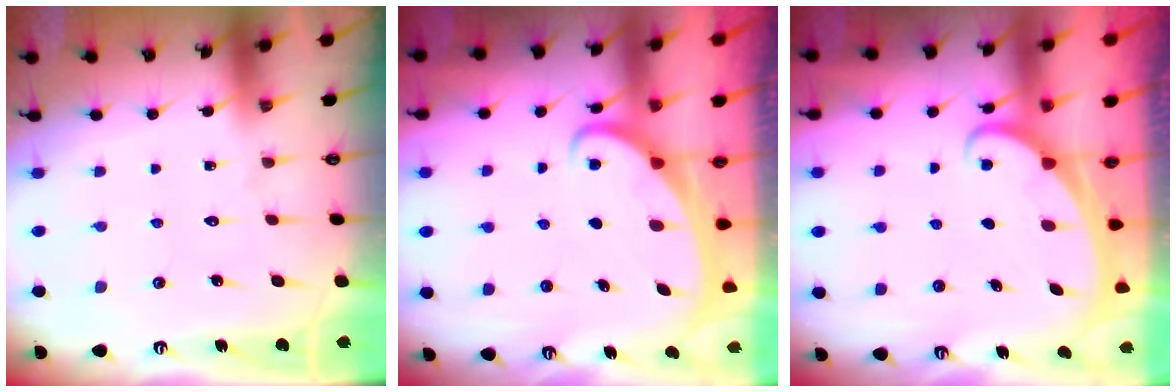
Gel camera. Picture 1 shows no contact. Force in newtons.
{"total": 2.1, "press": 2.1, "slide": 0.3}
{"total": 1.9, "press": 1.9, "slide": 0.3}